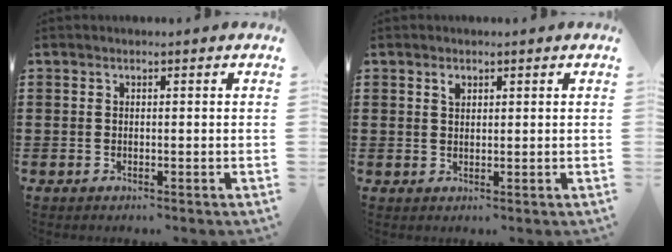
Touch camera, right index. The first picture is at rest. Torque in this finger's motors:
{"motor_torque": [0.07, -0.07, 0.03, 0.03]}